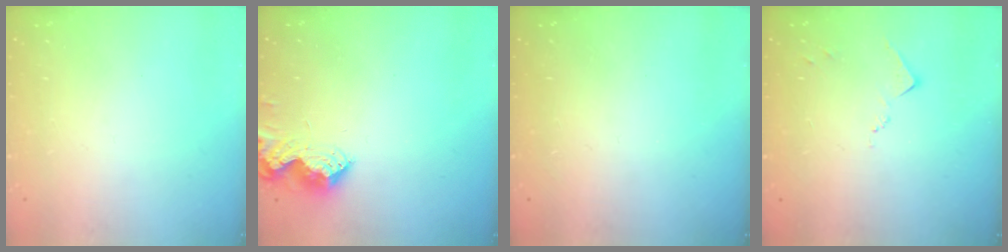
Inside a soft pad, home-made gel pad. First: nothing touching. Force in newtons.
{"total": 8.1, "press": 8.1, "slide": 0.5}
{"total": 1.3, "press": 1.2, "slide": 0.2}
{"total": 7.0, "press": 6.9, "slide": 0.8}